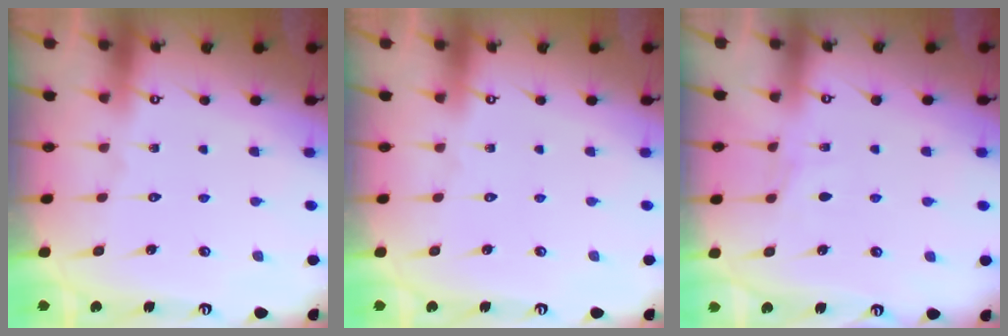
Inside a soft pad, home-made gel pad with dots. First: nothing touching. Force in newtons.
{"total": 0.0}
{"total": 3.0, "press": 2.9, "slide": 0.5}